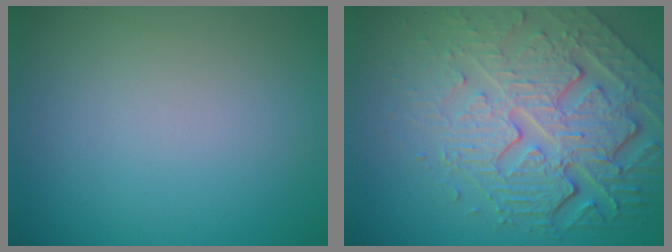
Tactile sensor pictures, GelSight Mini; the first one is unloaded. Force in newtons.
{"total": 8.5, "press": 5.9, "slide": 6.2}